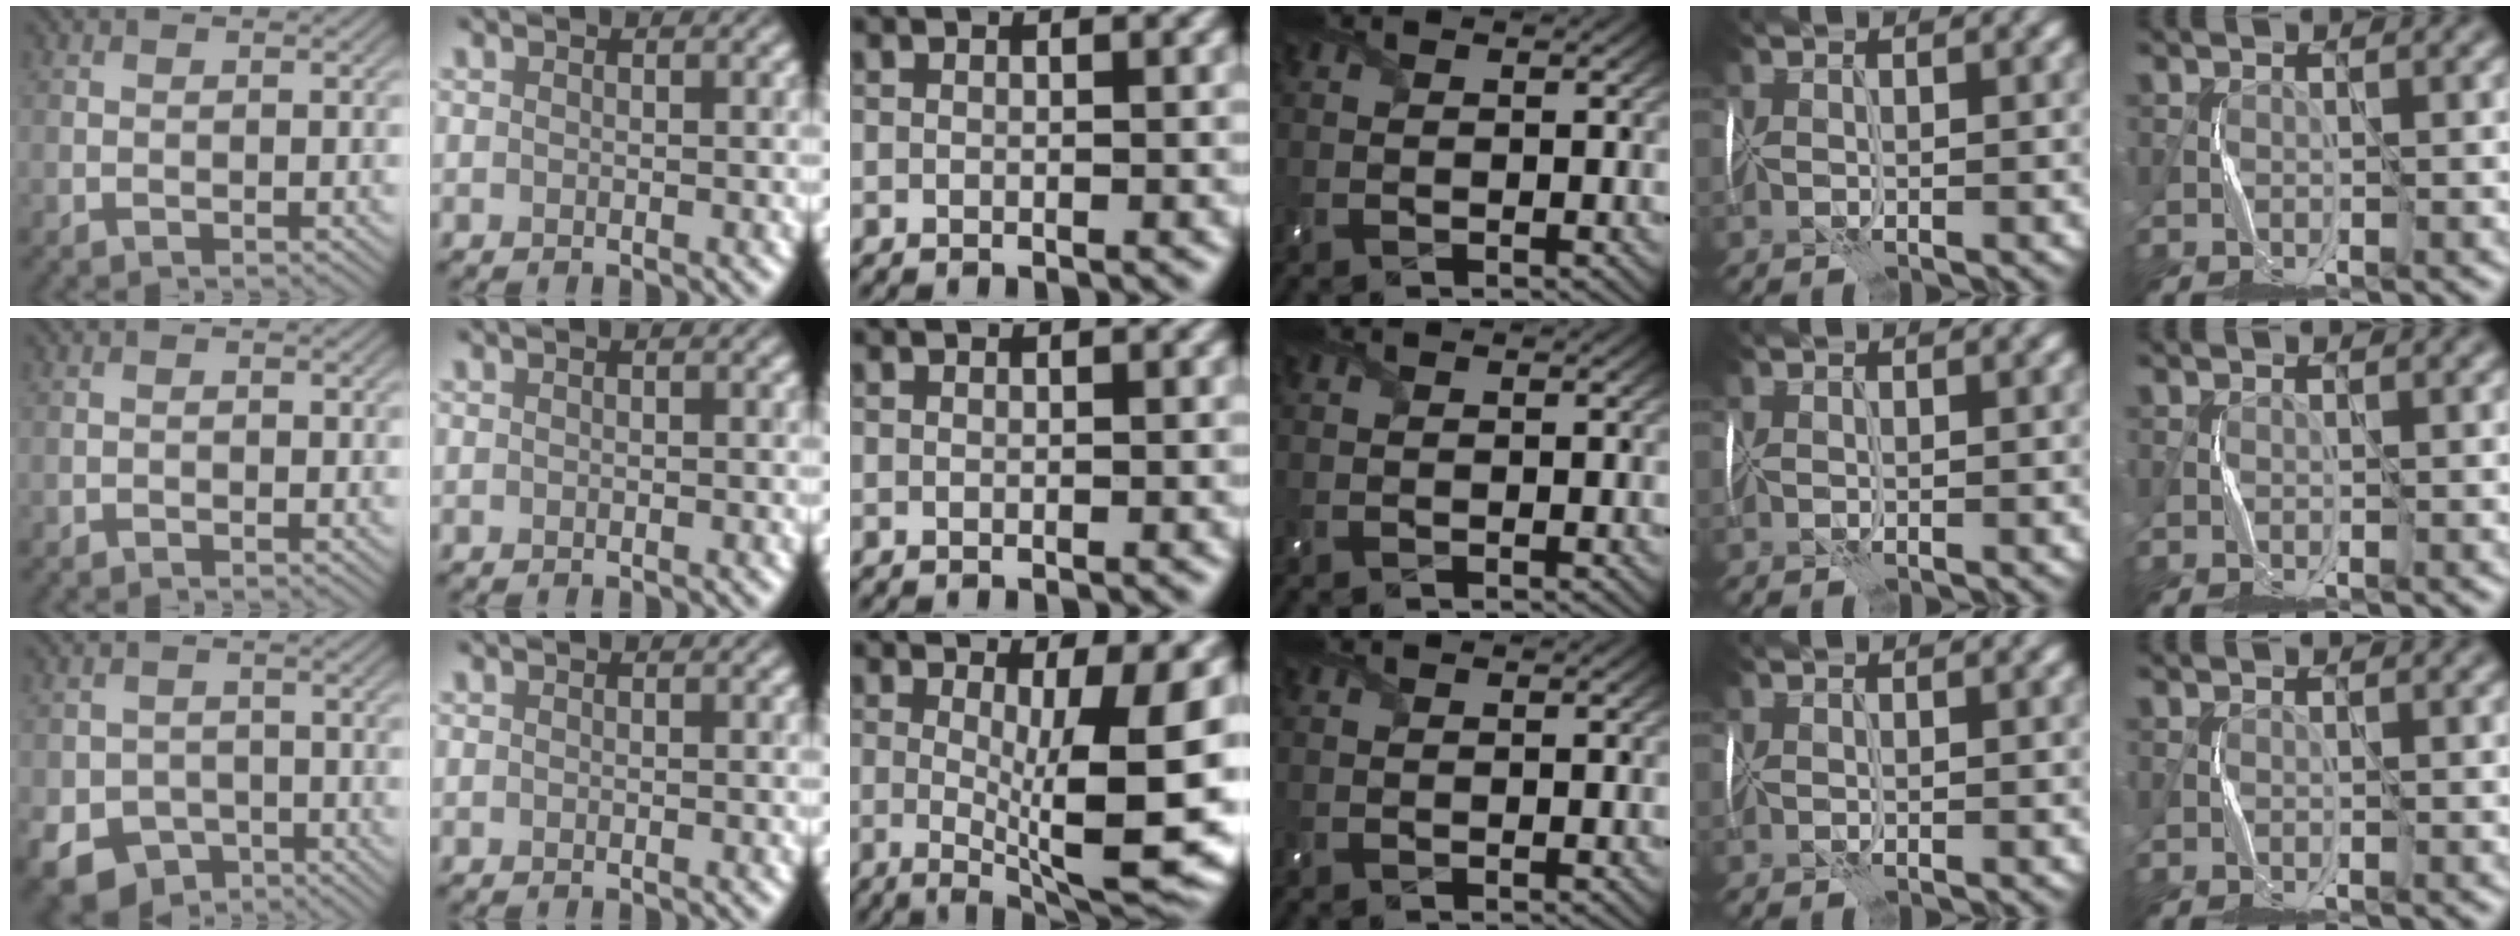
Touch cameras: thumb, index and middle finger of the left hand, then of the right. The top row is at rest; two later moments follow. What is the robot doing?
{"motion": "wrap", "object": "cellophane"}